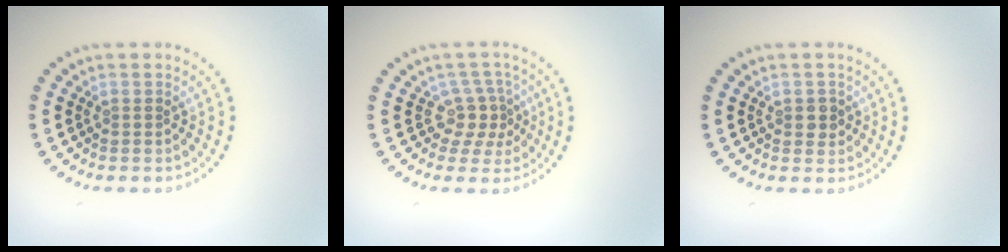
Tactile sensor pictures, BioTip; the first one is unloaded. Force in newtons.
{"total": 2.9, "press": 2.0, "slide": 2.0}
{"total": 1.4, "press": 1.4, "slide": 0.2}